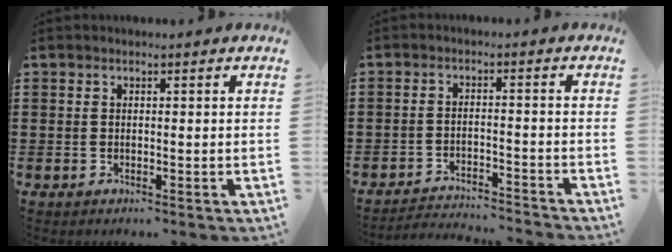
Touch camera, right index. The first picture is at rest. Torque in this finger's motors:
{"motor_torque": [1.02, 1.12, -0.07, -0.04]}